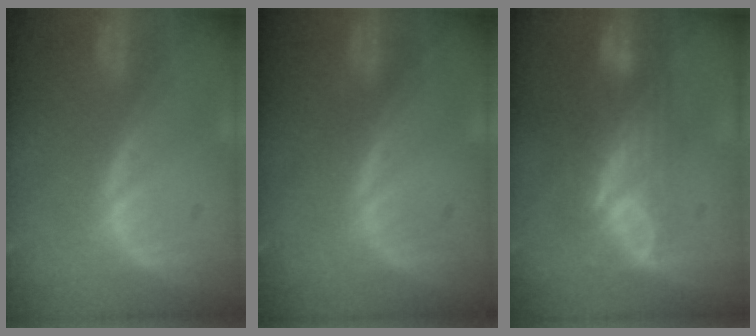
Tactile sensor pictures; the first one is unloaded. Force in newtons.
{"total": 0.0}
{"total": 7.4, "press": 6.4, "slide": 3.7}